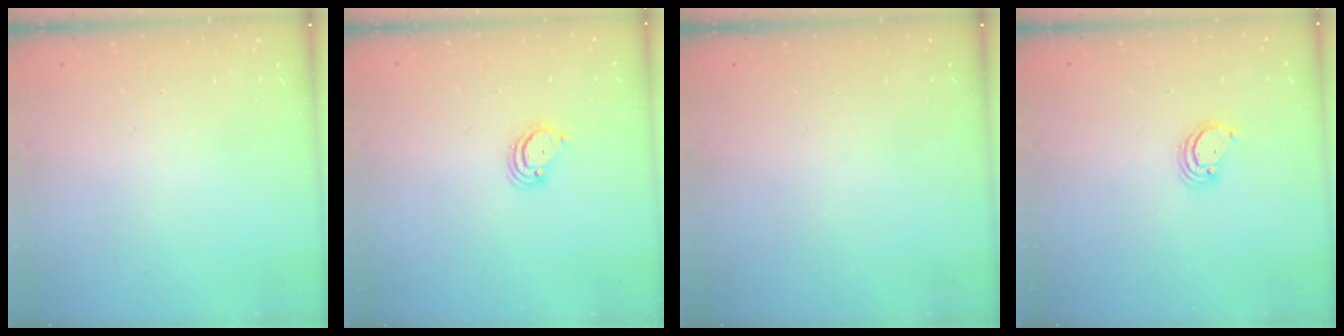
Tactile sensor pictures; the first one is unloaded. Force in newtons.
{"total": 3.0, "press": 3.0, "slide": 0.2}
{"total": 0.0}
{"total": 3.1, "press": 3.1, "slide": 0.3}